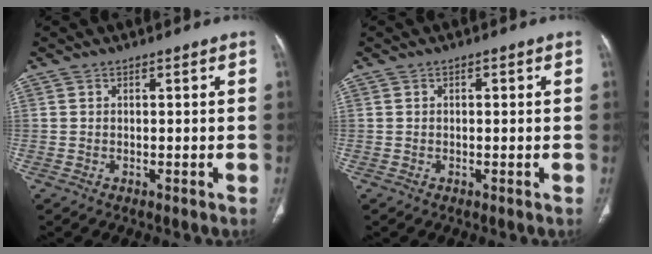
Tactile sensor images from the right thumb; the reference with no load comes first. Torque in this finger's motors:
{"motor_torque": [0.12, -0.07, -0.26, -0.11, 0.04]}